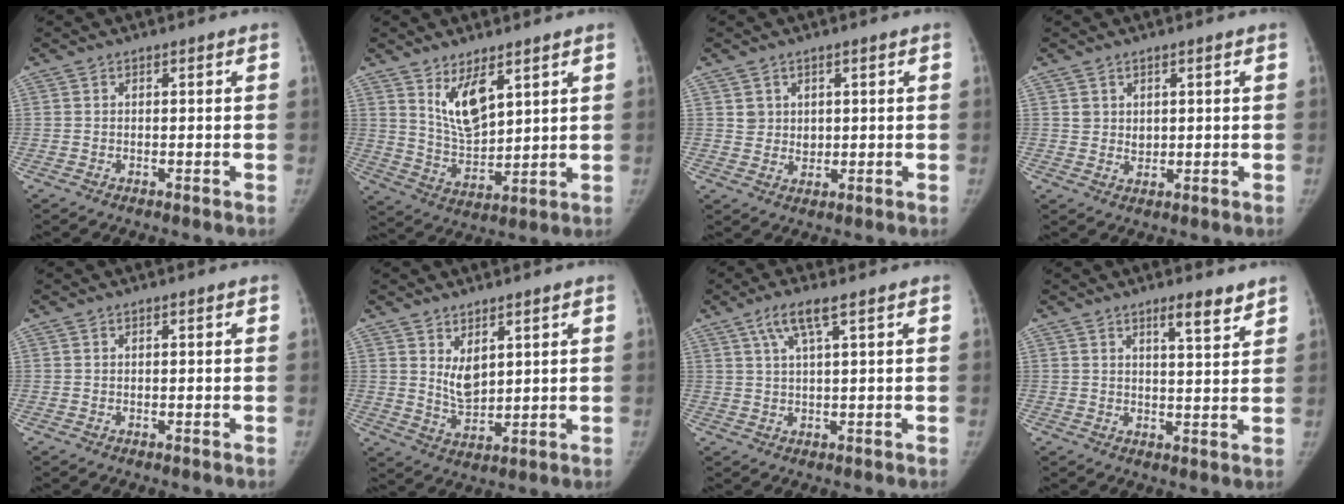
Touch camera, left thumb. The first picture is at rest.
{"total": 9.2, "force": [4.9, 4.0, 6.7], "torque": [-0.100, -0.040, 0.100]}
{"total": 3.2, "force": [1.4, 2.8, 0.6], "torque": [0.007, -0.010, 0.029]}
{"total": 2.4, "force": [1.0, 2.0, 0.7], "torque": [-0.001, -0.009, 0.022]}
{"total": 0.0}
{"total": 5.4, "force": [2.4, 2.8, 3.9], "torque": [-0.056, -0.028, 0.054]}
{"total": 5.0, "force": [2.6, 0.6, 4.3], "torque": [-0.097, 0.002, 0.056]}
{"total": 5.0, "force": [3.8, 0.8, 3.3], "torque": [-0.041, -0.030, 0.055]}